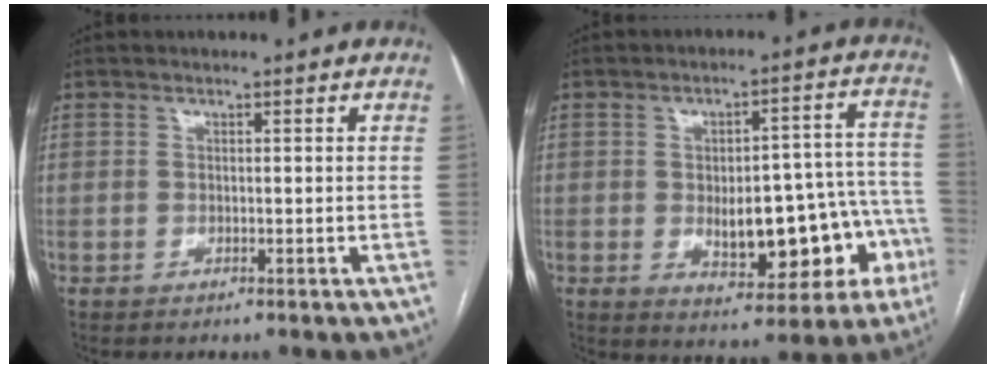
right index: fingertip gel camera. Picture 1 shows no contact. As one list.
[{"total": 15.2, "force": [-4.0, 6.9, 13.0], "torque": [-0.135, 0.037, -0.037]}]